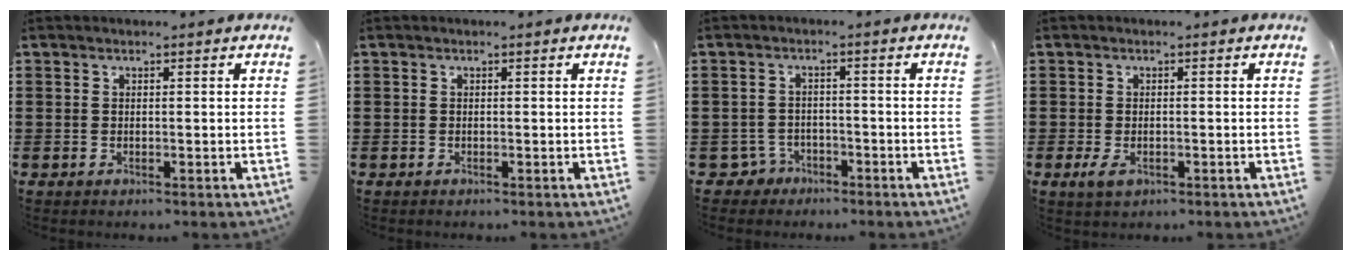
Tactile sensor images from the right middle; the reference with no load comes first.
{"total": 0.0}
{"total": 2.9, "force": [-2.4, 1.6, 0.5], "torque": [-0.033, -0.005, -0.055]}
{"total": 1.8, "force": [-0.7, 0.9, 1.3], "torque": [-0.042, -0.008, -0.017]}